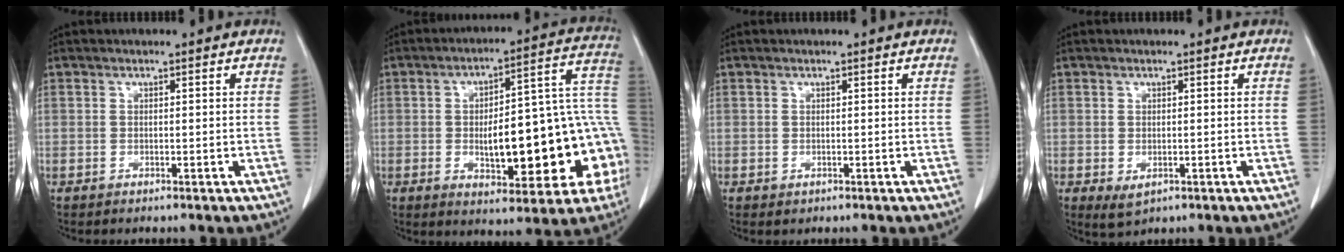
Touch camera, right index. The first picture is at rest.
{"total": 21.4, "force": [-3.8, 6.7, 20.0], "torque": [-0.201, 0.045, -0.033]}
{"total": 0.0}
{"total": 2.3, "force": [-0.6, 1.5, 1.6], "torque": [-0.027, -0.004, 0.006]}